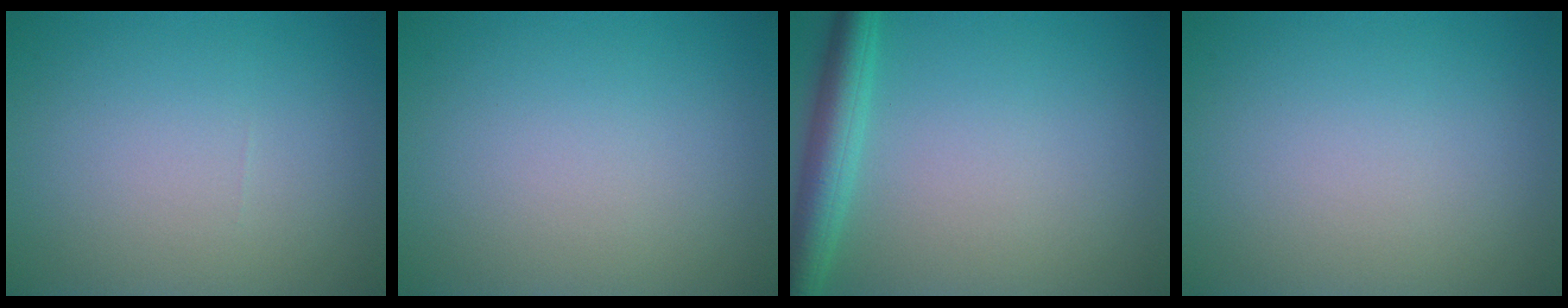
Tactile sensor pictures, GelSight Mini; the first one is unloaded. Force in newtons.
{"total": 0.0}
{"total": 3.9, "press": 3.9, "slide": 0.3}
{"total": 0.0}